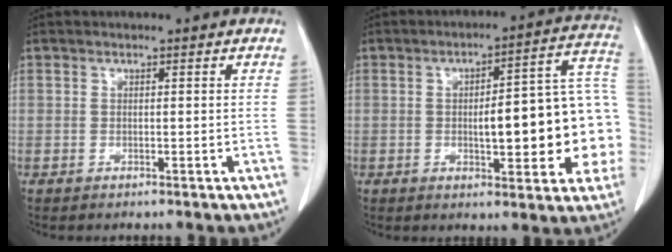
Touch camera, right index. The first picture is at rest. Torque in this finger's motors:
{"motor_torque": [1.79, -0.35, 0.48, 0.14]}